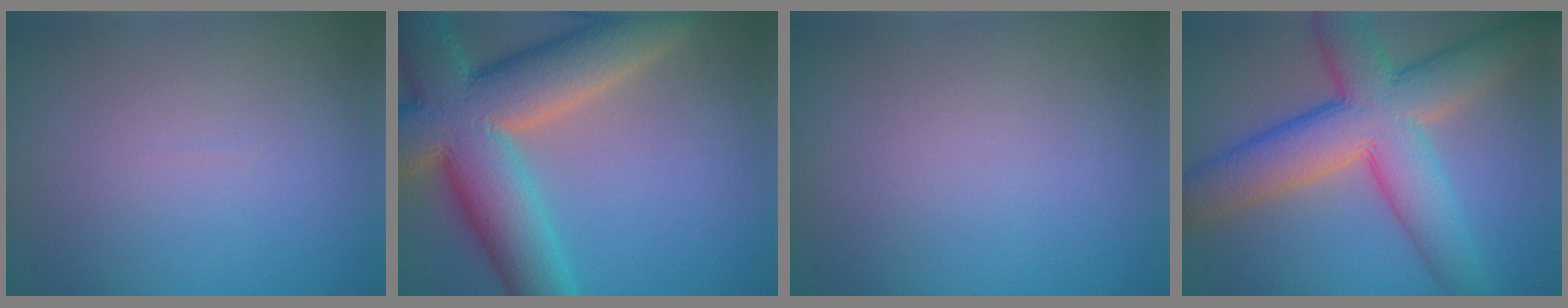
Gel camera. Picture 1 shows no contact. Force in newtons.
{"total": 13.3, "press": 13.3, "slide": 1.1}
{"total": 0.0}
{"total": 9.9, "press": 9.9, "slide": 0.5}